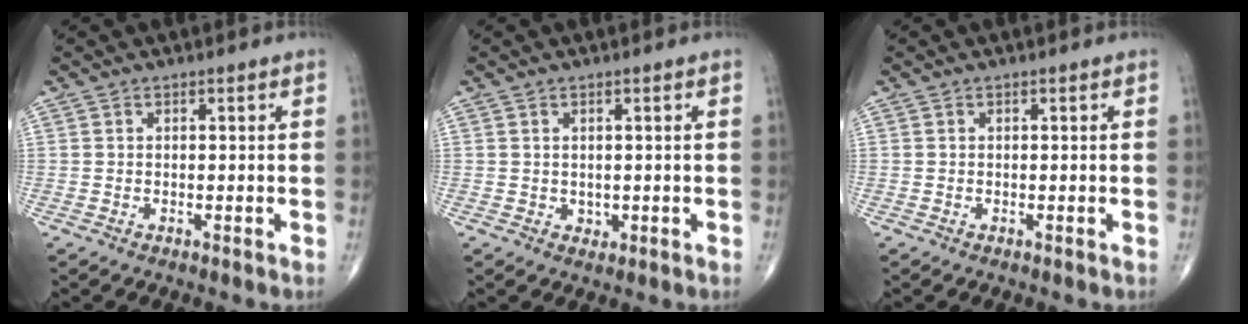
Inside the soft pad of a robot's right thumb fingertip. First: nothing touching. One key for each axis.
{"total": 1.1, "fx": 0.2, "fy": 1.0, "fz": 0.6, "tx": -0.005, "ty": -0.003, "tz": 0.007}
{"total": 0.0}